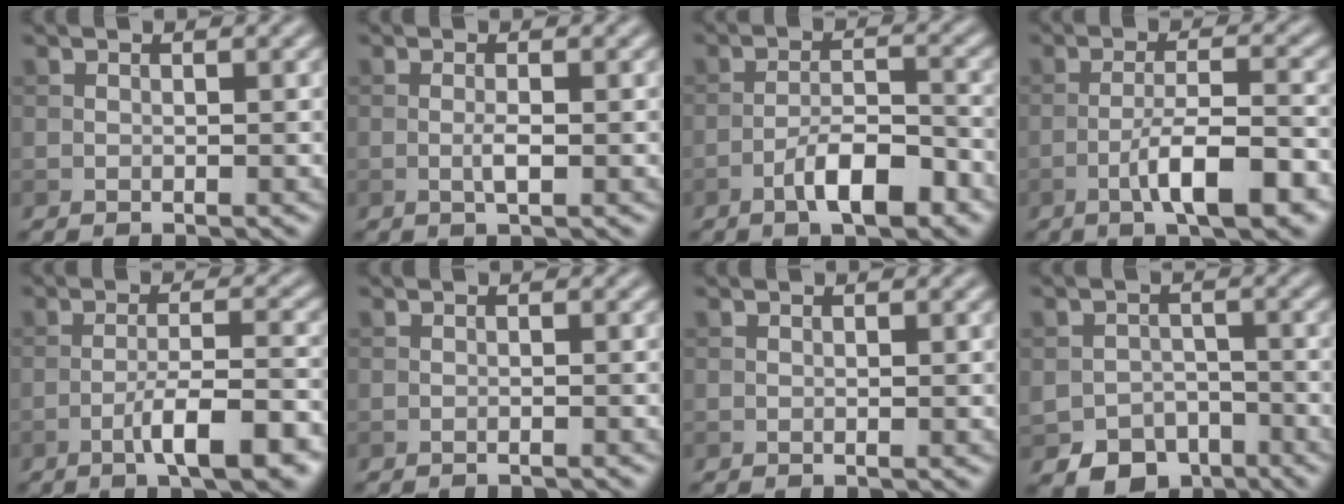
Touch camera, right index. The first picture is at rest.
{"total": 1.4, "force": [-0.3, 0.2, 1.3], "torque": [-0.027, -0.001, -0.008]}
{"total": 5.5, "force": [-3.1, 1.7, 4.2], "torque": [-0.068, 0.009, -0.053]}
{"total": 6.8, "force": [-3.2, 1.6, 5.9], "torque": [-0.100, 0.007, -0.053]}
{"total": 7.0, "force": [-3.7, 1.4, 5.8], "torque": [-0.092, 0.008, -0.059]}
{"total": 1.2, "force": [-1.1, 0.2, 0.3], "torque": [0.003, 0.000, -0.018]}
{"total": 0.0}
{"total": 5.2, "force": [-3.2, 3.6, 2.0], "torque": [-0.026, -0.013, -0.044]}